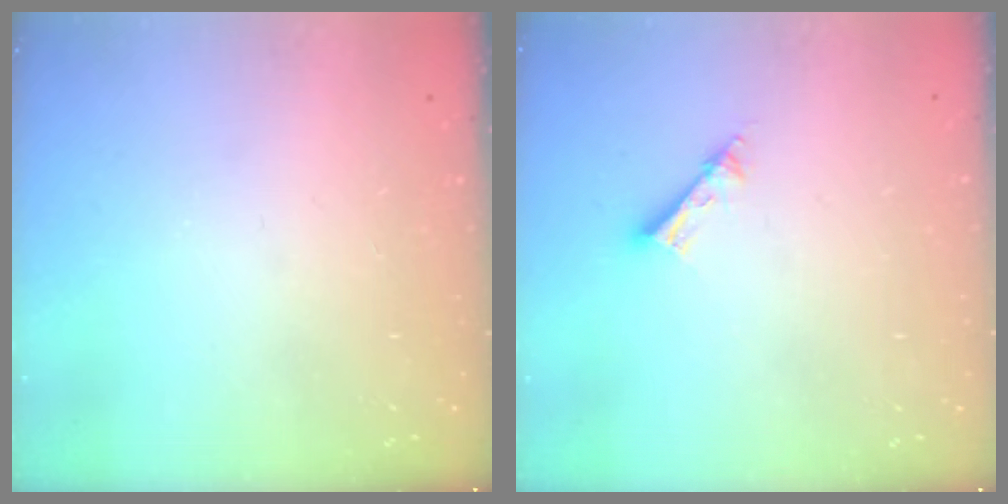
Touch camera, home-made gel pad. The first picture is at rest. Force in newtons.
{"total": 4.3, "press": 4.3, "slide": 0.3}